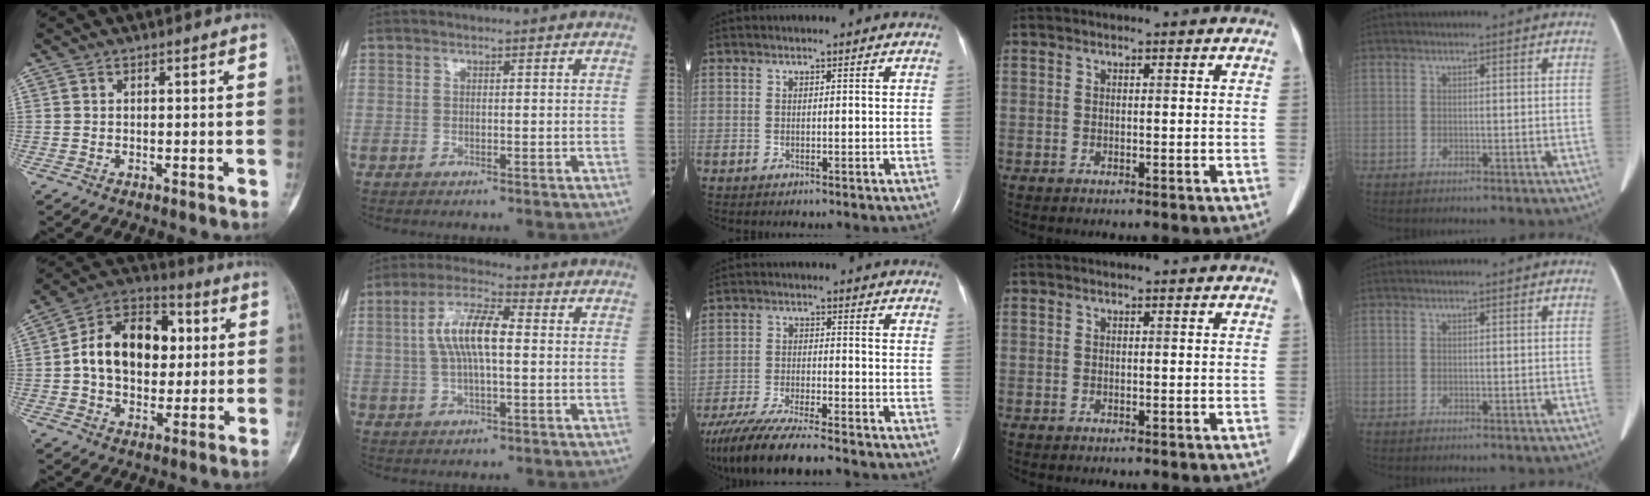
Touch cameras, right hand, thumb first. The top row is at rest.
{"thumb": {"total": 17.5, "force": [2.1, 12.0, 12.5], "torque": [-0.164, 0.021, 0.027]}, "index": {"total": 9.0, "force": [0.9, 2.5, 8.6], "torque": [-0.172, 0.019, 0.013]}, "middle": {"total": 13.4, "force": [-11.5, 1.1, 6.9], "torque": [-0.129, -0.034, -0.191]}}